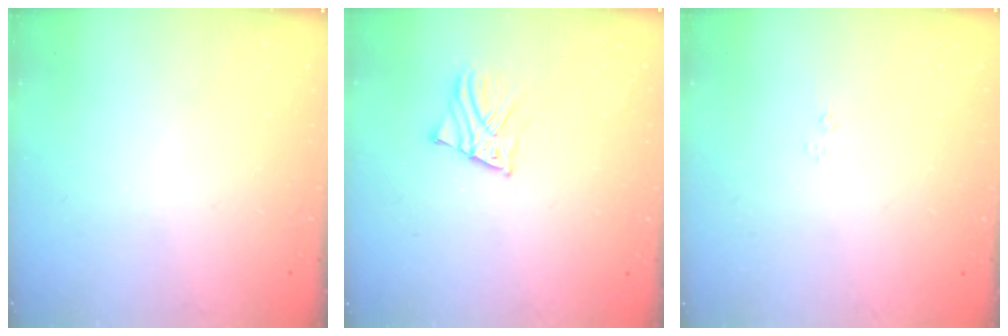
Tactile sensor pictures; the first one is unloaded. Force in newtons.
{"total": 2.3, "press": 2.3, "slide": 0.3}
{"total": 3.2, "press": 3.1, "slide": 0.3}